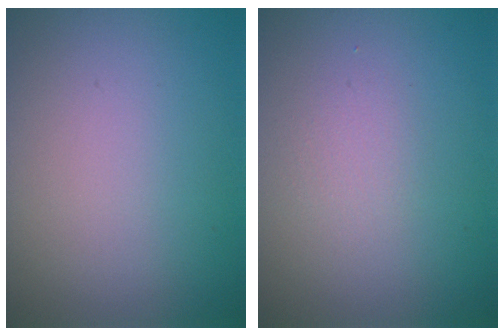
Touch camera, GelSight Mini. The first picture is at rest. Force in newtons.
{"total": 1.3, "press": 1.3, "slide": 0.0}